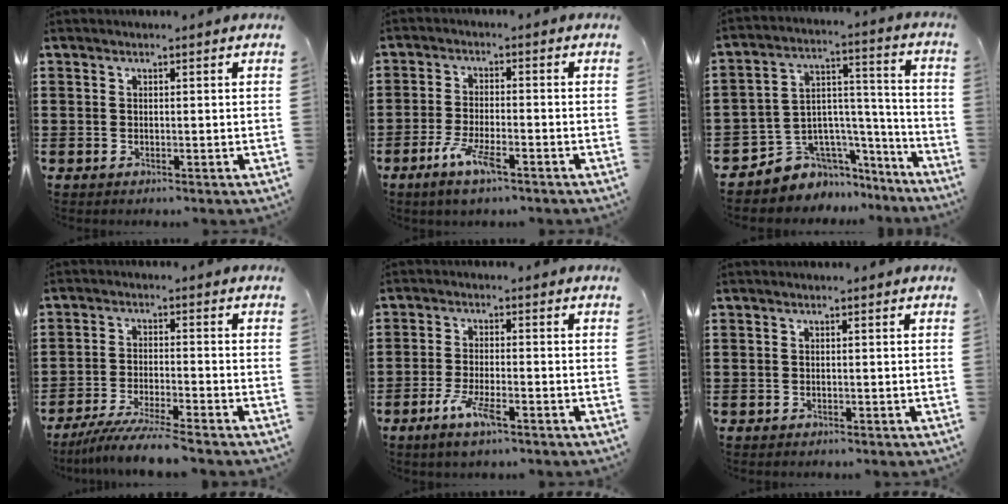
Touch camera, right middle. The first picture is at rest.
{"total": 5.4, "force": [-3.2, 1.3, 4.1], "torque": [-0.090, -0.006, -0.060]}
{"total": 6.5, "force": [-4.9, 4.2, -0.4], "torque": [-0.011, -0.002, -0.089]}
{"total": 5.8, "force": [-5.3, -0.5, 2.3], "torque": [-0.048, -0.021, -0.102]}
{"total": 5.0, "force": [-2.9, 1.2, 3.9], "torque": [-0.087, -0.007, -0.056]}
{"total": 0.6, "force": [-0.5, 0.1, 0.0], "torque": [-0.002, -0.001, -0.011]}